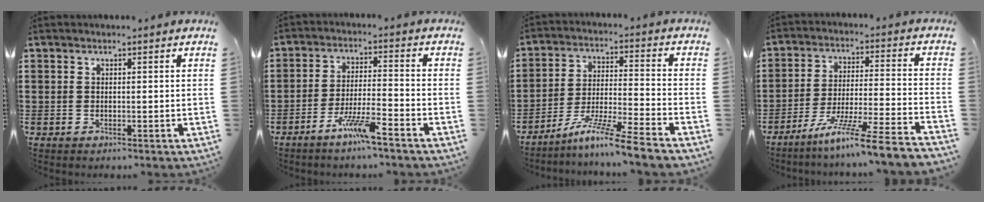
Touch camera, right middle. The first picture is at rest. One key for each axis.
{"total": 6.4, "fx": -4.5, "fy": 0.3, "fz": 4.5, "tx": -0.091, "ty": -0.008, "tz": -0.086}
{"total": 9.5, "fx": -7.9, "fy": -0.8, "fz": 5.2, "tx": -0.106, "ty": -0.011, "tz": -0.156}
{"total": 10.4, "fx": -8.7, "fy": -1.0, "fz": 5.7, "tx": -0.104, "ty": -0.003, "tz": -0.171}